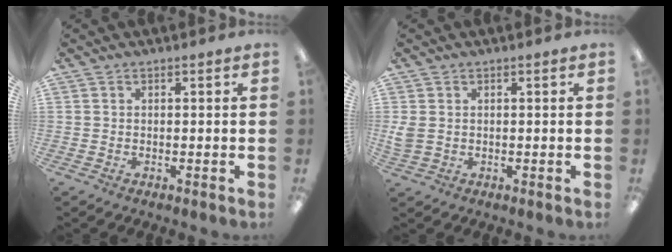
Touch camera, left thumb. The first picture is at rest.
{"total": 2.6, "force": [0.5, 1.9, 1.6], "torque": [-0.033, 0.005, 0.010]}